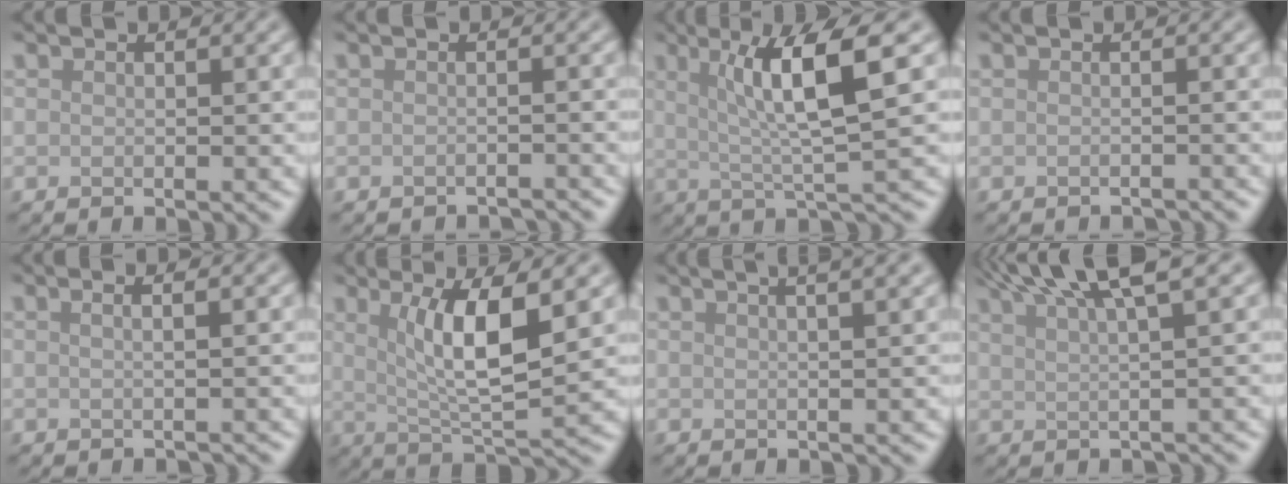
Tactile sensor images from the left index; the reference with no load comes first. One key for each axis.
{"total": 2.0, "fx": -2.0, "fy": 0.0, "fz": 0.2, "tx": 0.002, "ty": -0.005, "tz": -0.026}
{"total": 6.6, "fx": 2.1, "fy": 1.0, "fz": 6.2, "tx": -0.104, "ty": 0.007, "tz": 0.038}
{"total": 1.4, "fx": -1.3, "fy": 0.0, "fz": 0.1, "tx": 0.003, "ty": -0.005, "tz": -0.020}
{"total": 1.9, "fx": 0.4, "fy": 0.8, "fz": 1.7, "tx": -0.011, "ty": 0.004, "tz": -0.010}
{"total": 6.2, "fx": 1.8, "fy": 1.3, "fz": 5.8, "tx": -0.100, "ty": -0.006, "tz": 0.037}
{"total": 7.3, "fx": 4.3, "fy": 3.2, "fz": 5.0, "tx": -0.022, "ty": 0.058, "tz": 0.018}
{"total": 6.3, "fx": 4.1, "fy": 1.2, "fz": 4.6, "tx": -0.055, "ty": 0.022, "tz": 0.062}